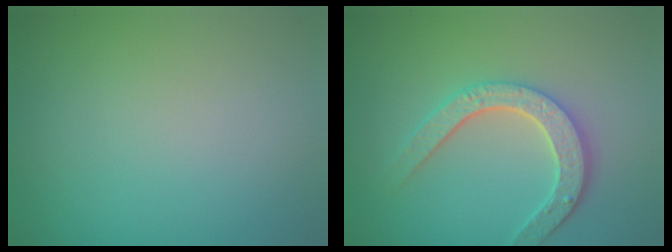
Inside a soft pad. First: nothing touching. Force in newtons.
{"total": 3.8, "press": 3.4, "slide": 1.8}